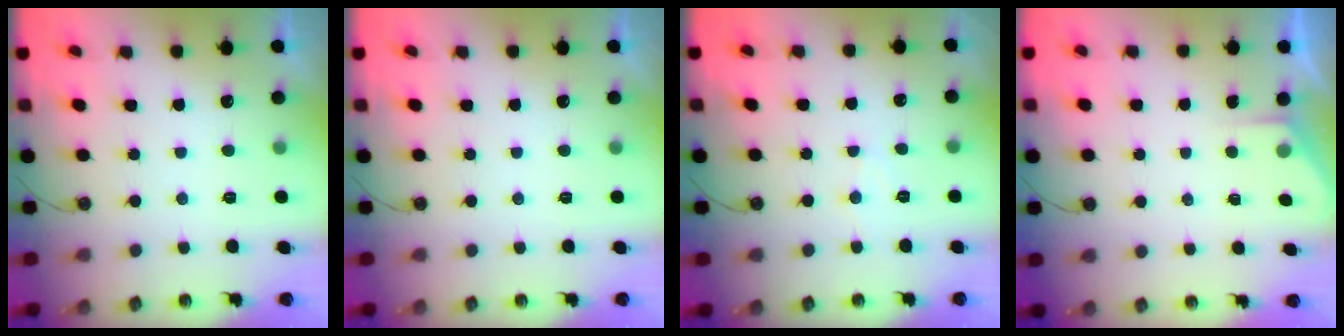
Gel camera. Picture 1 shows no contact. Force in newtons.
{"total": 0.0}
{"total": 4.3, "press": 4.2, "slide": 0.7}
{"total": 1.8, "press": 1.7, "slide": 0.3}